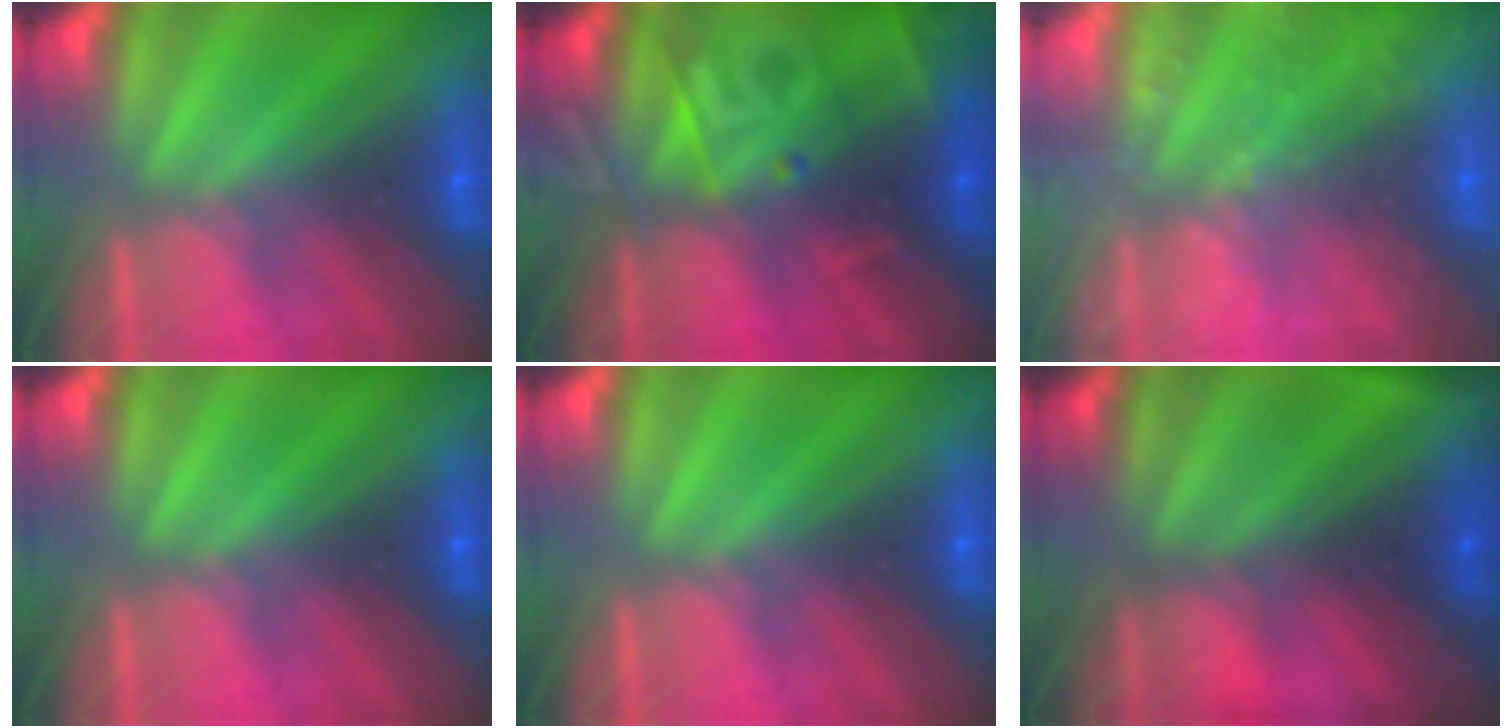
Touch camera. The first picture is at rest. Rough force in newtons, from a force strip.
{"total": 2.8}
{"total": 6.8}
{"total": 0.0}
{"total": 0.0}
{"total": 6.2}